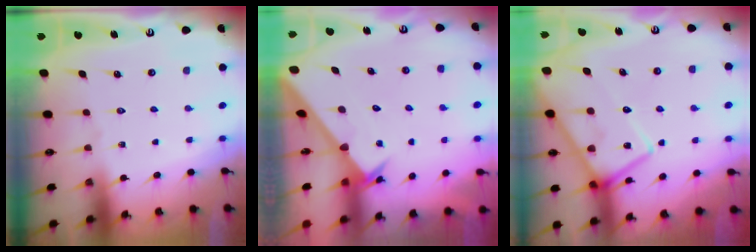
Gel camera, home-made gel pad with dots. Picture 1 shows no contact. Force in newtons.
{"total": 2.2, "press": 2.2, "slide": 0.2}
{"total": 14.7, "press": 14.6, "slide": 1.2}